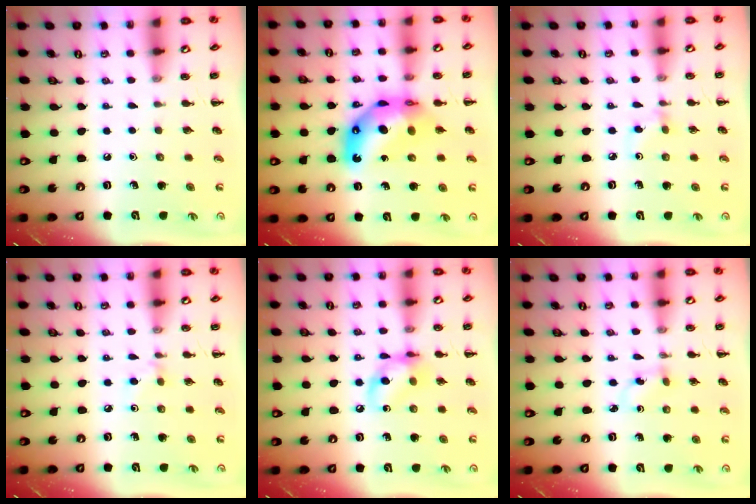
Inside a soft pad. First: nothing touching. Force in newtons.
{"total": 12.3, "press": 11.7, "slide": 3.7}
{"total": 2.7, "press": 2.4, "slide": 1.1}
{"total": 3.0, "press": 2.8, "slide": 1.1}
{"total": 9.6, "press": 9.5, "slide": 0.8}
{"total": 1.6, "press": 1.4, "slide": 0.7}